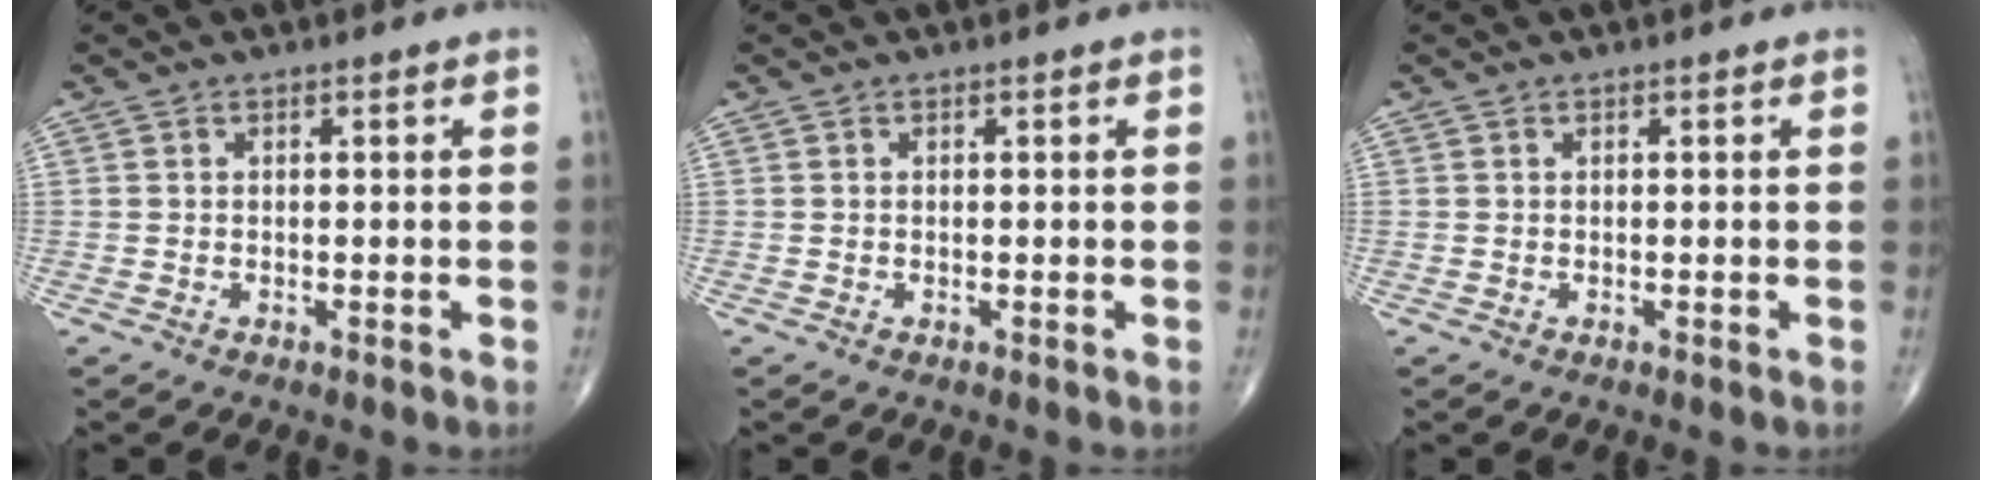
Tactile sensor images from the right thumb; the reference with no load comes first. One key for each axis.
{"total": 0.0}
{"total": 0.0}